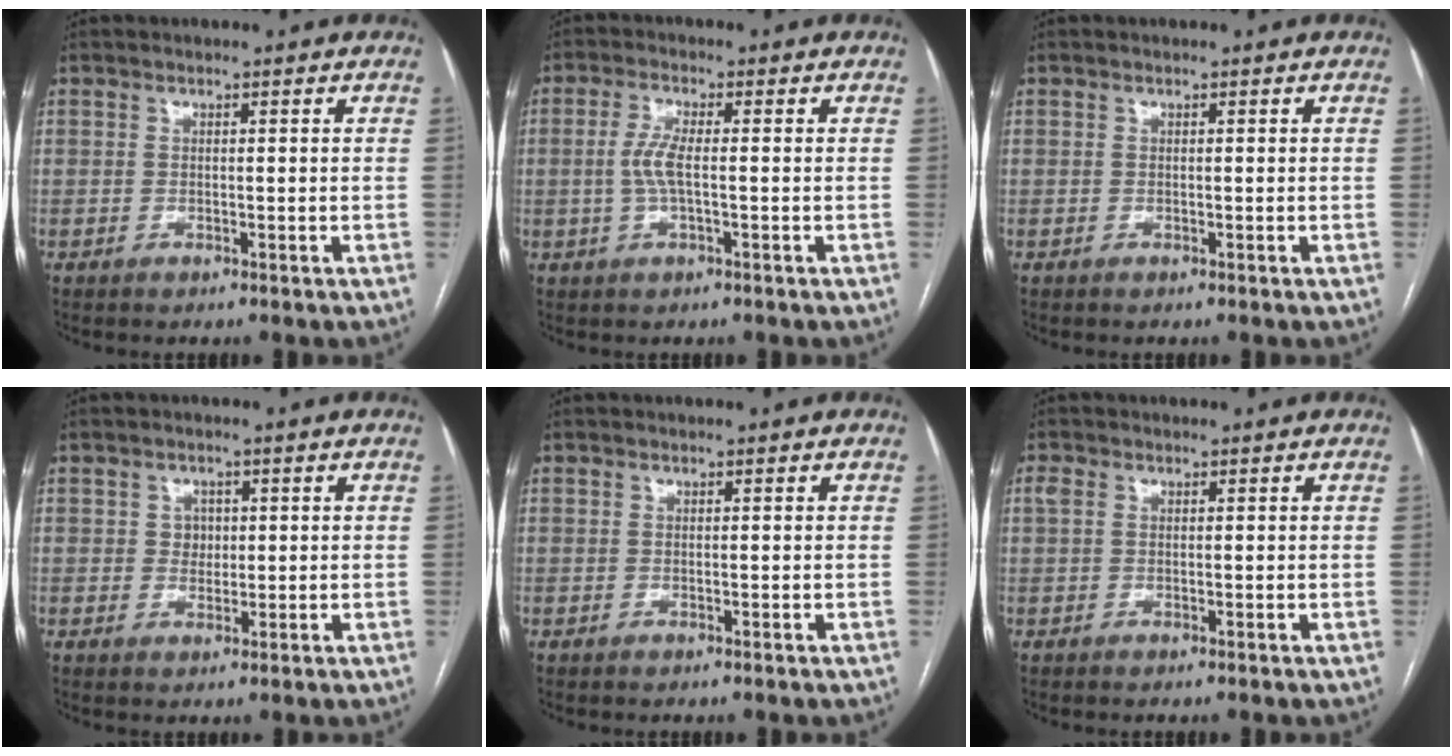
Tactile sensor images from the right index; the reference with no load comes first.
{"total": 4.1, "force": [-0.3, 0.9, 4.0], "torque": [-0.090, 0.002, -0.007]}
{"total": 0.0}
{"total": 2.3, "force": [0.4, 2.0, 0.9], "torque": [-0.010, 0.002, 0.006]}
{"total": 0.0}
{"total": 1.4, "force": [0.5, 1.0, 0.9], "torque": [-0.027, 0.016, 0.013]}